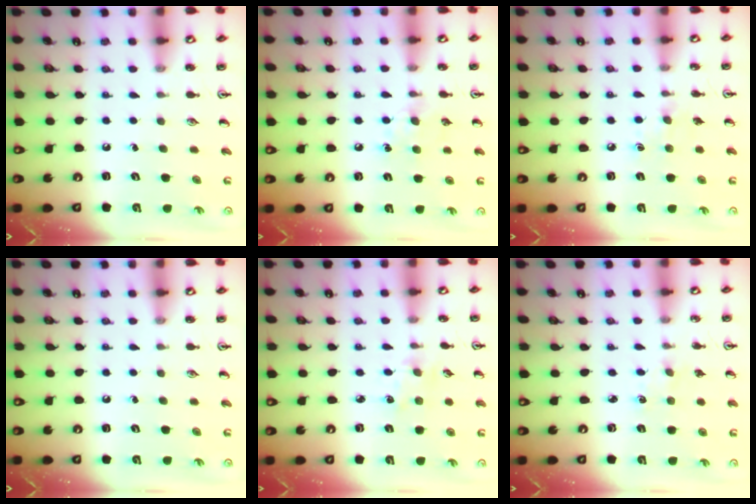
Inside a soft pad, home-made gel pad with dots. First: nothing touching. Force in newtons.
{"total": 6.8, "press": 6.8, "slide": 0.8}
{"total": 6.3, "press": 6.2, "slide": 0.9}
{"total": 0.0}
{"total": 2.0, "press": 2.0, "slide": 0.4}
{"total": 0.8, "press": 0.8, "slide": 0.2}